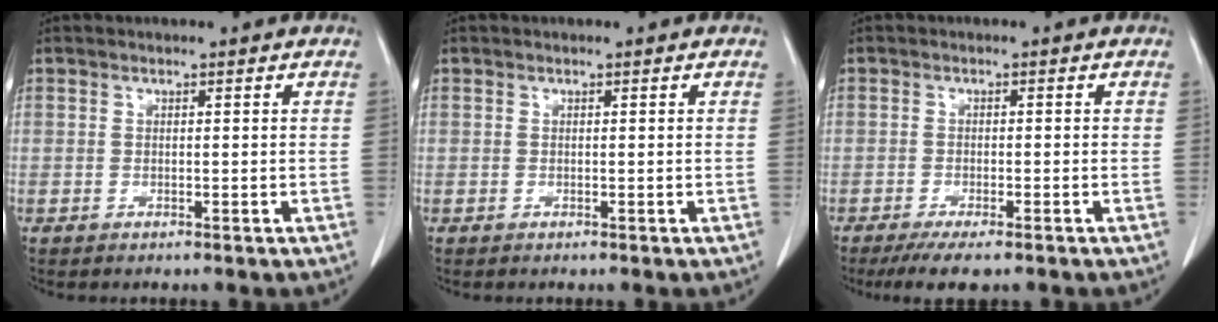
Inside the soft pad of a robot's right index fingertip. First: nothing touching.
{"total": 0.0}
{"total": 4.9, "force": [-3.6, 1.0, 3.1], "torque": [-0.050, -0.010, -0.058]}